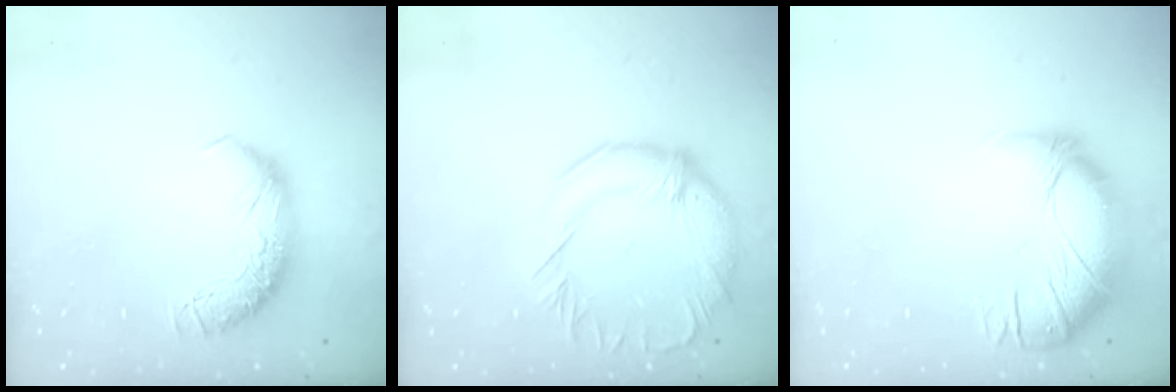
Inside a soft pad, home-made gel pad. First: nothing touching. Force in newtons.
{"total": 4.0, "press": 3.7, "slide": 1.5}
{"total": 2.6, "press": 1.0, "slide": 2.4}